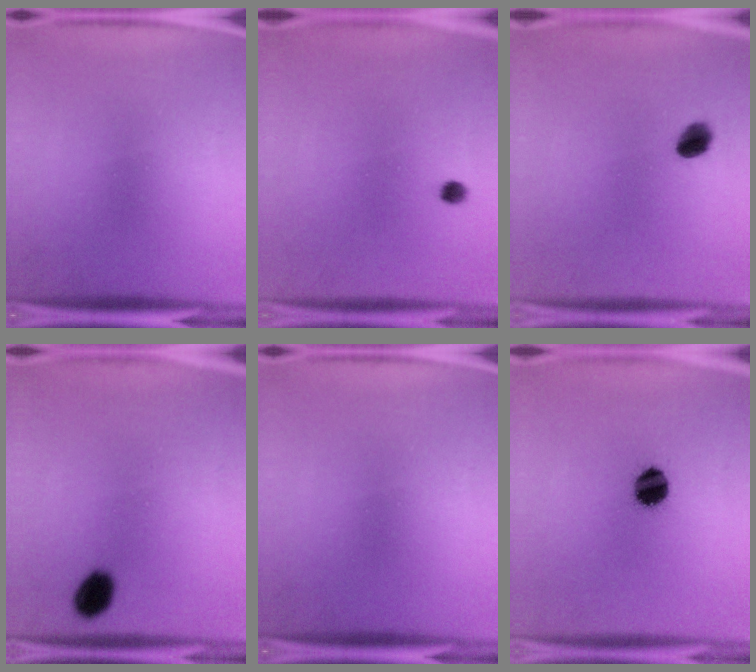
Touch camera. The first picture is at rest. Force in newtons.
{"total": 1.3}
{"total": 2.8}
{"total": 5.1}
{"total": 0.0}
{"total": 7.7}